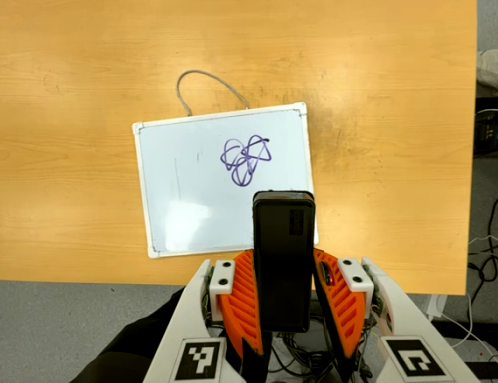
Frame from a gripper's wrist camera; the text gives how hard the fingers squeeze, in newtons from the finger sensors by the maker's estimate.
{"total": 3.6, "left": 2.2, "right": 5.1}